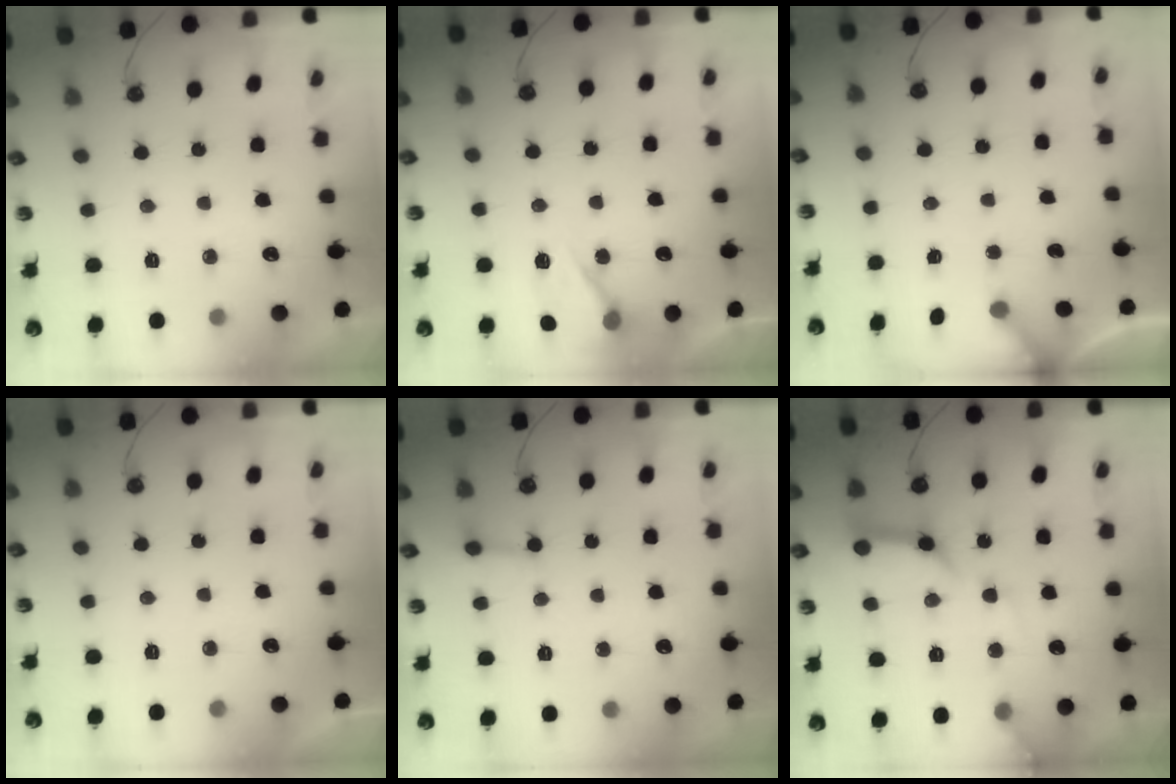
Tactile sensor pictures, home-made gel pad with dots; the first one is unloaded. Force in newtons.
{"total": 8.9, "press": 8.8, "slide": 1.5}
{"total": 3.1, "press": 3.1, "slide": 0.2}
{"total": 0.0}
{"total": 2.8, "press": 2.8, "slide": 0.3}
{"total": 15.1, "press": 15.0, "slide": 1.8}